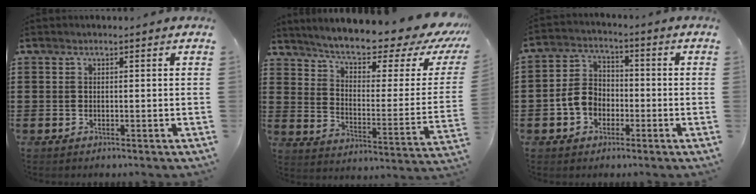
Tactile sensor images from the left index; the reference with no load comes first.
{"total": 8.5, "force": [7.1, 1.3, 4.5], "torque": [-0.094, -0.055, 0.114]}
{"total": 5.6, "force": [-2.1, 4.4, 2.8], "torque": [-0.079, 0.009, -0.046]}